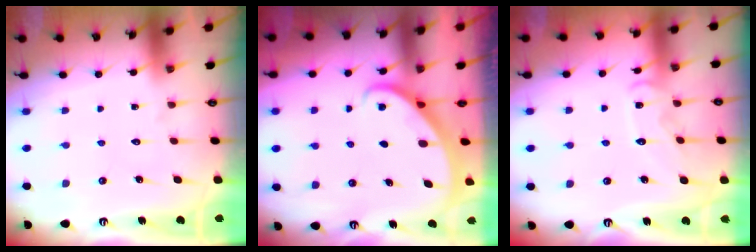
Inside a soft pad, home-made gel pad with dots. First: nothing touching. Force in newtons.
{"total": 1.8, "press": 1.8, "slide": 0.1}
{"total": 8.7, "press": 8.6, "slide": 0.7}